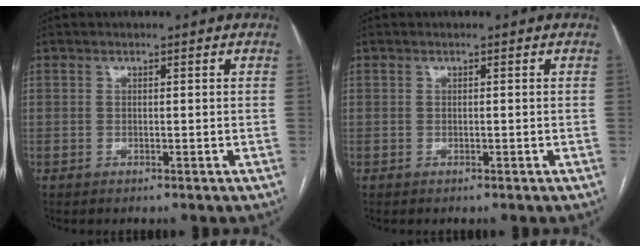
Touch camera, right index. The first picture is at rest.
{"total": 0.0}